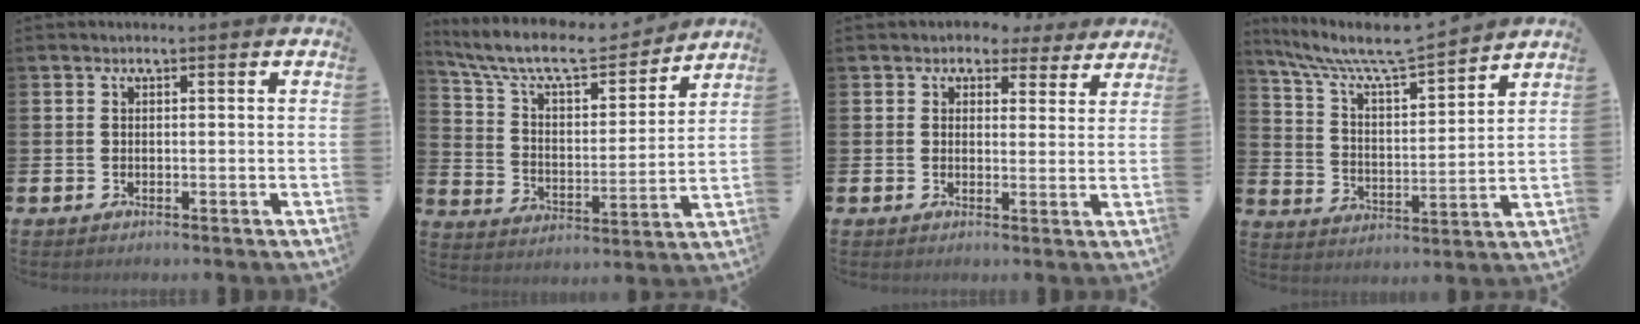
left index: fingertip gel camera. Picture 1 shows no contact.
{"total": 9.6, "force": [8.5, 2.7, 3.6], "torque": [-0.106, -0.053, 0.144]}
{"total": 3.5, "force": [2.9, 1.9, 0.3], "torque": [-0.003, -0.018, 0.046]}
{"total": 8.8, "force": [8.2, 0.9, 3.1], "torque": [-0.101, -0.054, 0.139]}